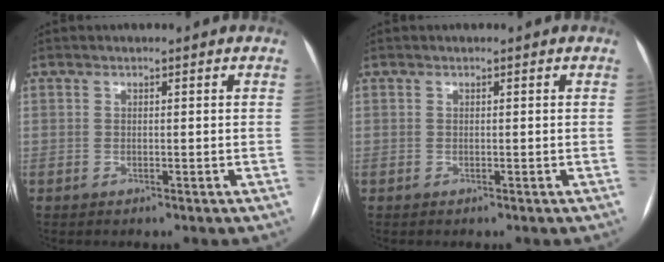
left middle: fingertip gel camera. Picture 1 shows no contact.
{"total": 0.0}